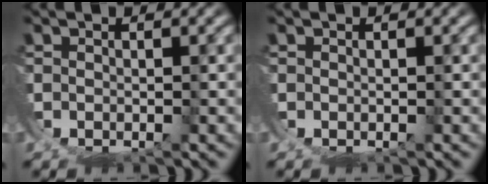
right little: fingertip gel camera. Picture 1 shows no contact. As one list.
[{"total": 0.0}]